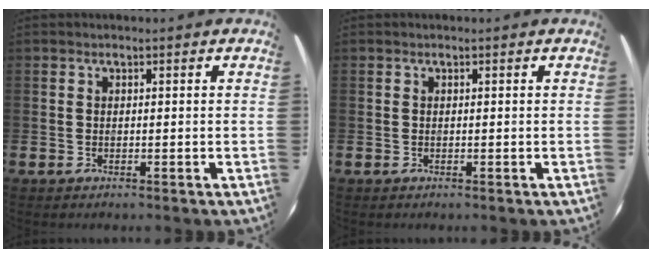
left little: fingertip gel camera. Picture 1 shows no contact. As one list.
[{"total": 0.0}]